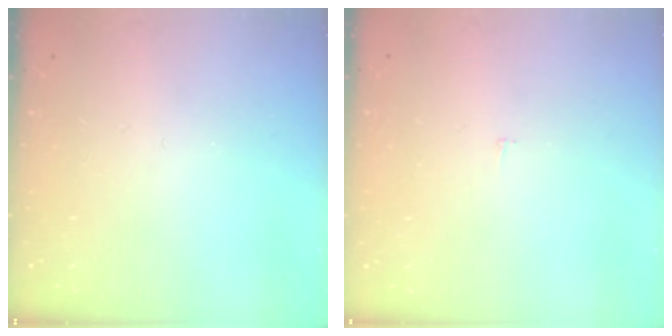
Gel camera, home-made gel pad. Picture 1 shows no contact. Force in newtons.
{"total": 2.3, "press": 2.3, "slide": 0.2}